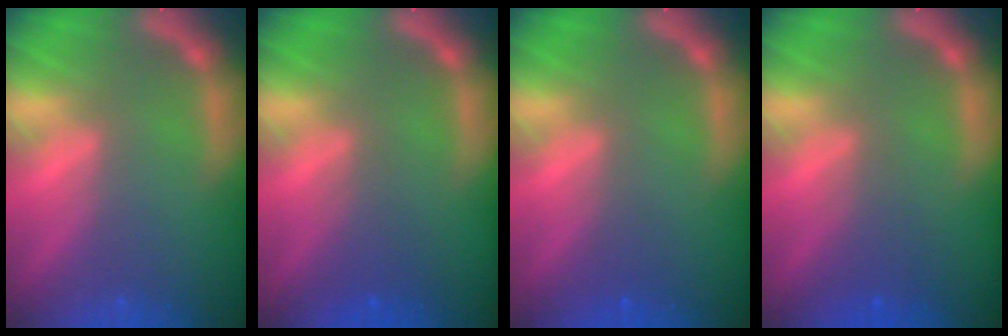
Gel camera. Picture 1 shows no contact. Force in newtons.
{"total": 2.0}
{"total": 1.0}
{"total": 1.9}